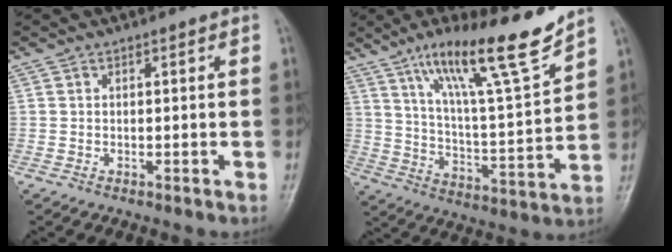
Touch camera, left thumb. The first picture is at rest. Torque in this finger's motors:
{"motor_torque": [0.62, 0.25, 1.48, -1.29, 0.28]}